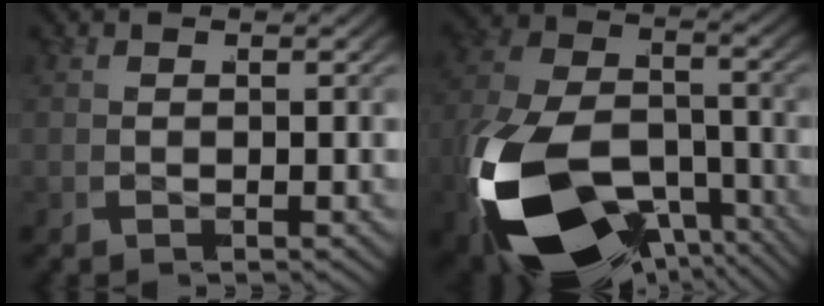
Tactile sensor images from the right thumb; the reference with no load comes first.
{"total": 16.6, "force": [-7.1, 10.3, 10.9], "torque": [-0.239, -0.069, -0.094]}